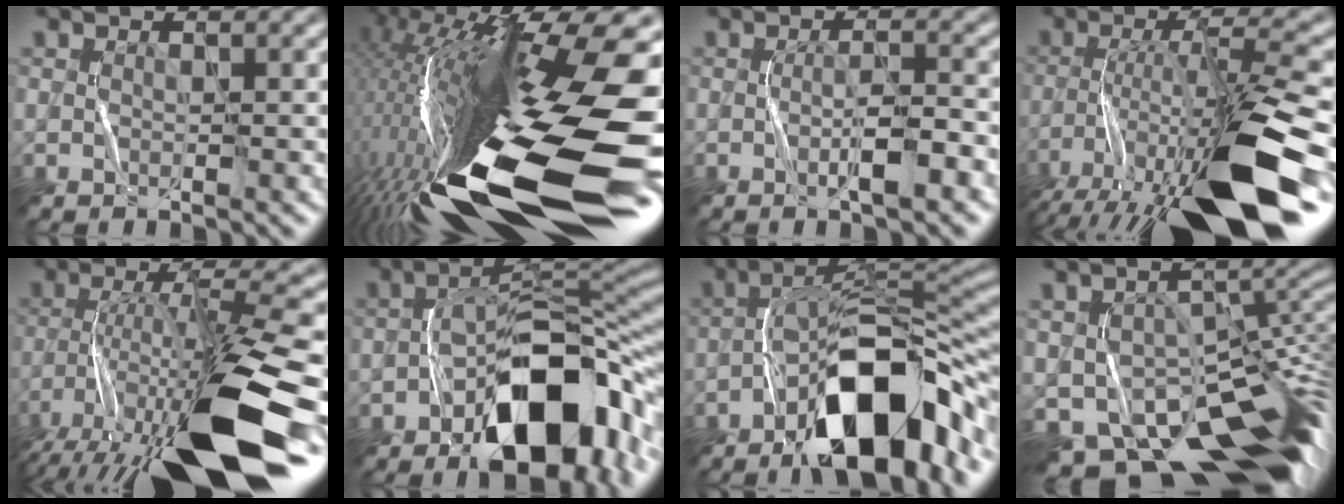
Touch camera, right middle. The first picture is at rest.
{"total": 20.0, "force": [-3.8, 5.4, 18.9], "torque": [-0.357, 0.014, -0.075]}
{"total": 2.5, "force": [-1.2, 0.2, 2.2], "torque": [-0.036, 0.015, -0.022]}
{"total": 13.5, "force": [-7.8, 3.1, 10.6], "torque": [-0.193, 0.007, -0.130]}
{"total": 15.0, "force": [-8.3, 3.1, 12.1], "torque": [-0.221, 0.009, -0.137]}
{"total": 12.6, "force": [-6.3, 5.9, 9.2], "torque": [-0.122, 0.011, -0.107]}
{"total": 13.0, "force": [-7.6, 4.5, 9.6], "torque": [-0.137, 0.027, -0.133]}
{"total": 14.8, "force": [-8.7, 7.3, 9.4], "torque": [-0.142, -0.008, -0.120]}